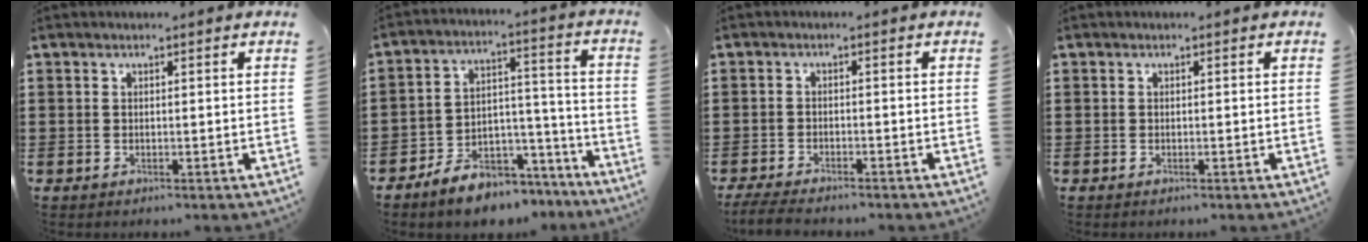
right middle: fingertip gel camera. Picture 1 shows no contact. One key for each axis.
{"total": 7.1, "fx": -6.2, "fy": 2.8, "fz": 1.9, "tx": -0.031, "ty": 0.026, "tz": -0.118}
{"total": 2.6, "fx": -2.5, "fy": 0.1, "fz": 0.8, "tx": -0.028, "ty": -0.004, "tz": -0.056}
{"total": 0.0}